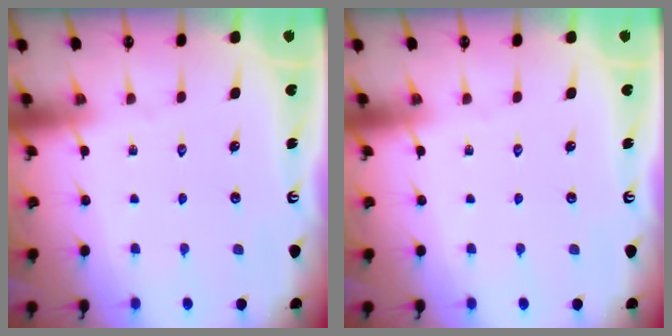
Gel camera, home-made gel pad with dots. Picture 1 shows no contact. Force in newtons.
{"total": 0.0}